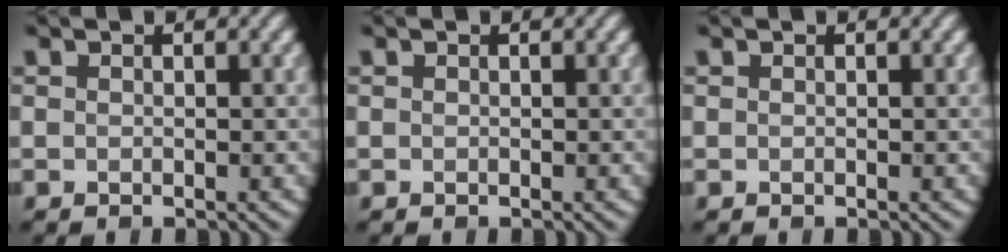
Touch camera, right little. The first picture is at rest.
{"total": 0.0}
{"total": 0.0}